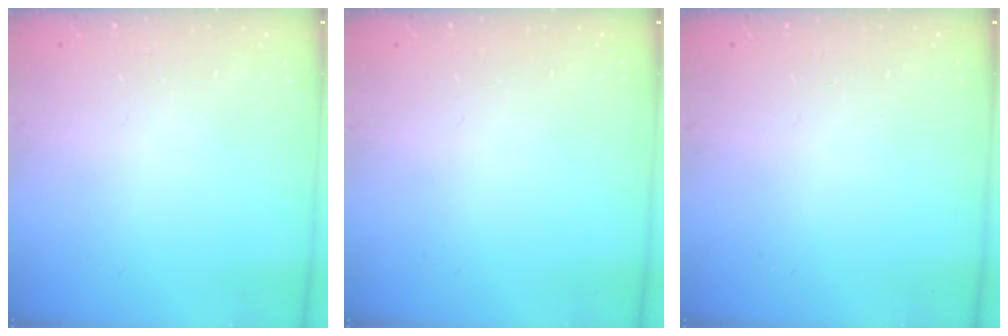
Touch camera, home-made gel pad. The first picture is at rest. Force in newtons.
{"total": 0.0}
{"total": 0.0}